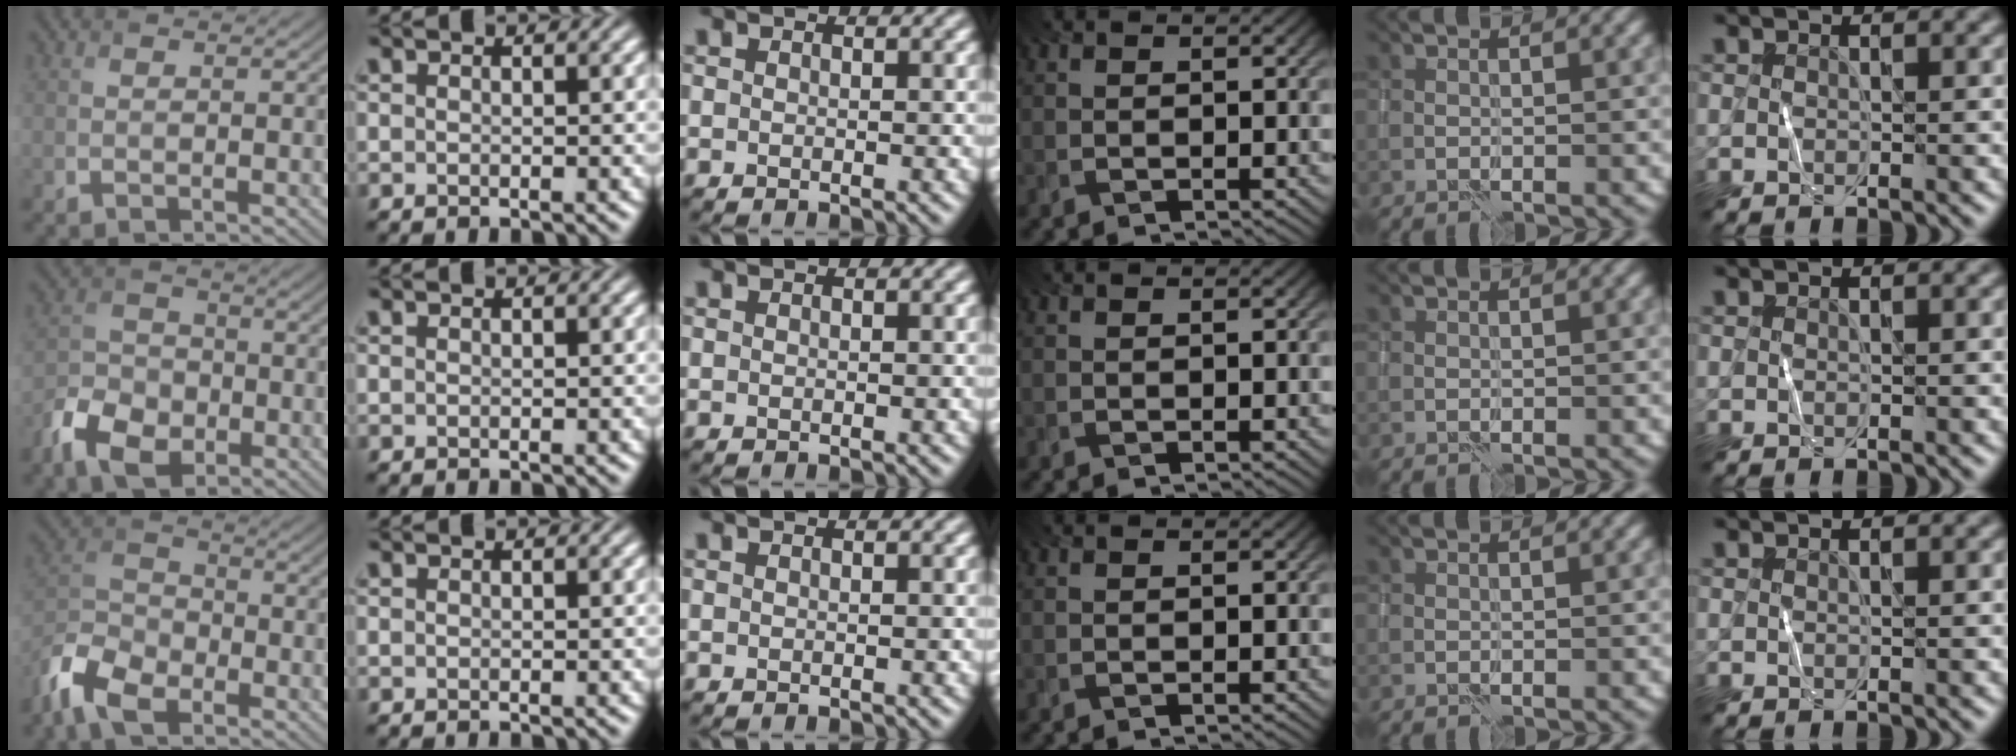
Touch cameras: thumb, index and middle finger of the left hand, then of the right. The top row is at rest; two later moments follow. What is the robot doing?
{"motion": "wipe", "object": "whiteboard"}